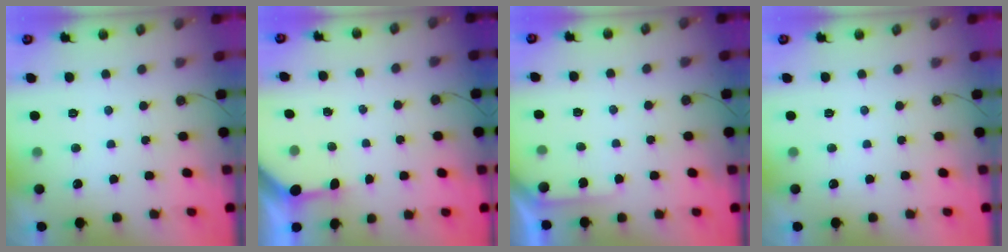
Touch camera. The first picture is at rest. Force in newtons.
{"total": 2.8, "press": 2.8, "slide": 0.2}
{"total": 3.1, "press": 3.1, "slide": 0.3}
{"total": 0.0}